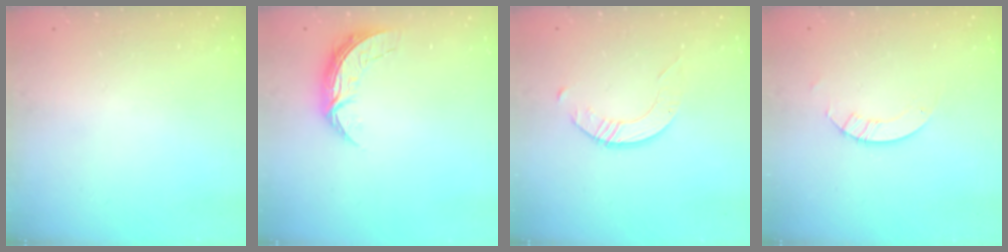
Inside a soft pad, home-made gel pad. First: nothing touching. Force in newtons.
{"total": 7.2, "press": 7.1, "slide": 0.5}
{"total": 1.6, "press": 1.6, "slide": 0.2}
{"total": 3.3, "press": 3.3, "slide": 0.2}